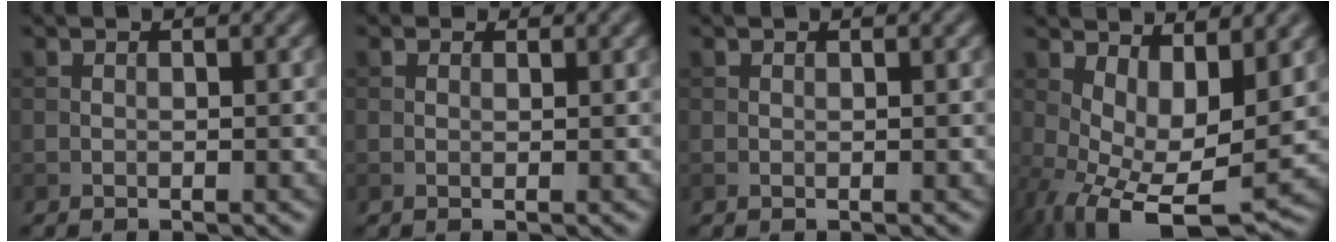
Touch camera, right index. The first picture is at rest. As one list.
[{"total": 0.6, "force": [0.4, 0.4, 0.2], "torque": [-0.003, -0.003, 0.002]}, {"total": 0.0}, {"total": 8.7, "force": [0.2, 4.4, 7.5], "torque": [-0.134, -0.024, 0.014]}]